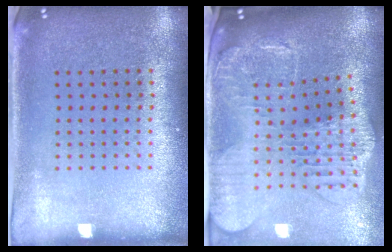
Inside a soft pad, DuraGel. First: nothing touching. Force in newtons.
{"total": 2.9, "press": 2.4, "slide": 1.5}